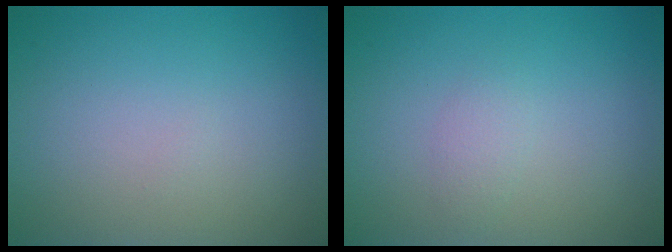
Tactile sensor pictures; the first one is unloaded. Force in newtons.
{"total": 1.2, "press": 1.2, "slide": 0.0}